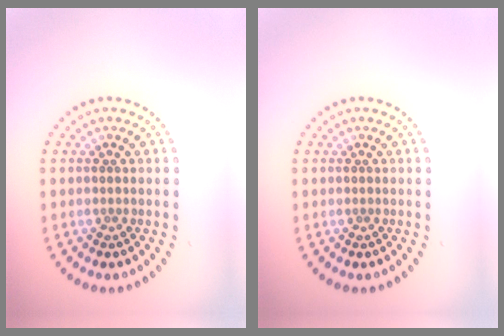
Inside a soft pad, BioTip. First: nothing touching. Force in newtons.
{"total": 0.0}